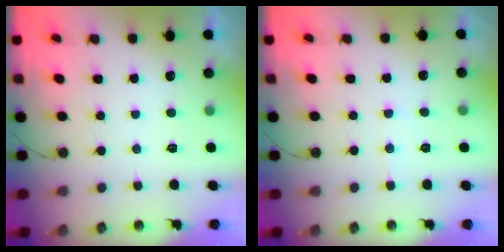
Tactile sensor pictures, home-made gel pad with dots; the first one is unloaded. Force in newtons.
{"total": 4.6, "press": 4.6, "slide": 0.7}